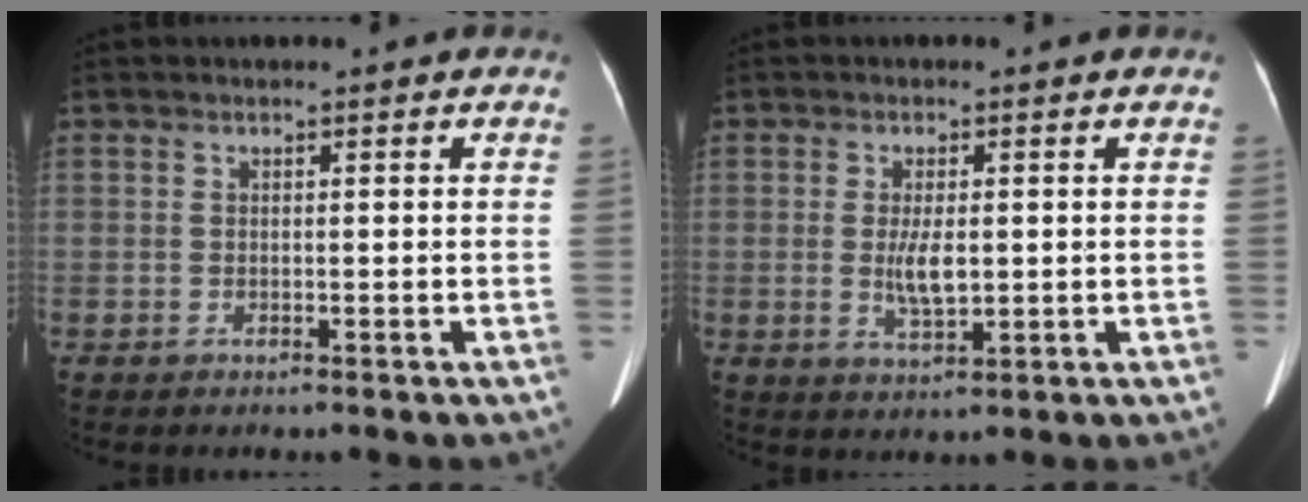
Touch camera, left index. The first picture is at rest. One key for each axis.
{"total": 4.1, "fx": -0.1, "fy": 1.3, "fz": 3.9, "tx": -0.080, "ty": -0.008, "tz": 0.001}